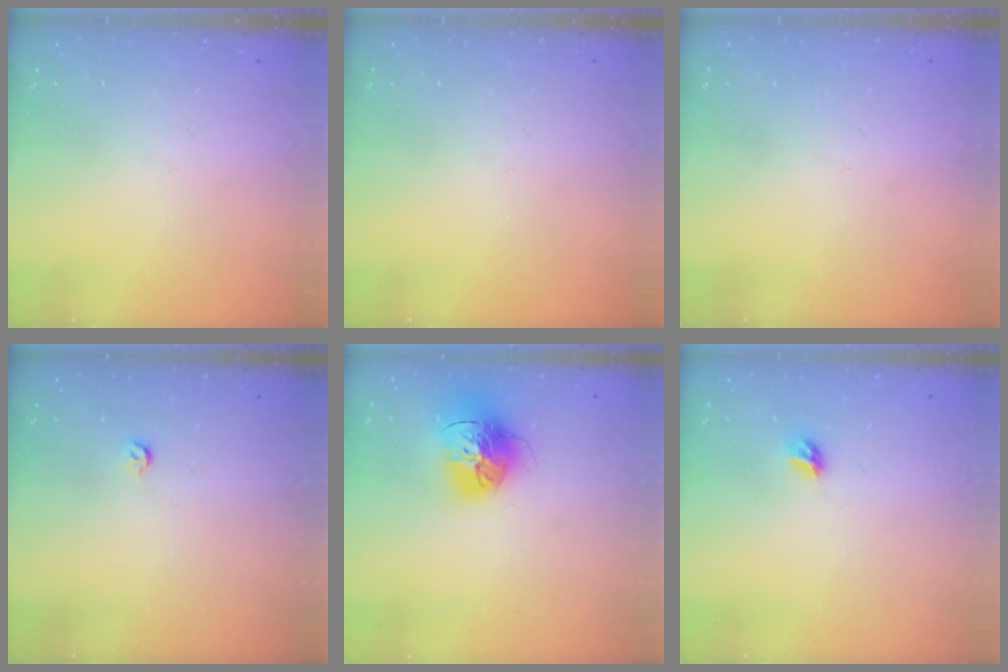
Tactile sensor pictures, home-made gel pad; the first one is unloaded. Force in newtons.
{"total": 0.0}
{"total": 0.9, "press": 0.9, "slide": 0.1}
{"total": 3.6, "press": 3.6, "slide": 0.7}
{"total": 16.2, "press": 16.1, "slide": 1.6}
{"total": 5.4, "press": 5.4, "slide": 0.5}